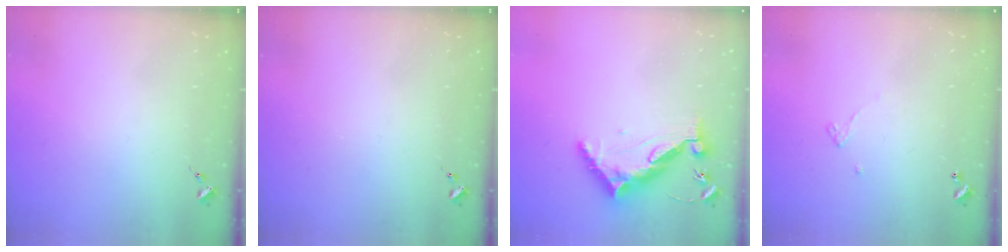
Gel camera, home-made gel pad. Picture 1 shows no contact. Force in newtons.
{"total": 0.0}
{"total": 10.2, "press": 10.2, "slide": 0.8}
{"total": 3.2, "press": 3.2, "slide": 0.1}